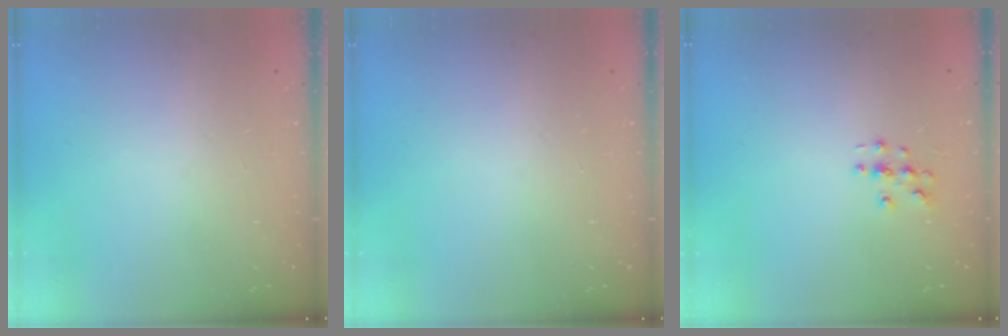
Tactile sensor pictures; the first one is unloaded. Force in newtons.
{"total": 0.0}
{"total": 3.4, "press": 3.4, "slide": 0.2}